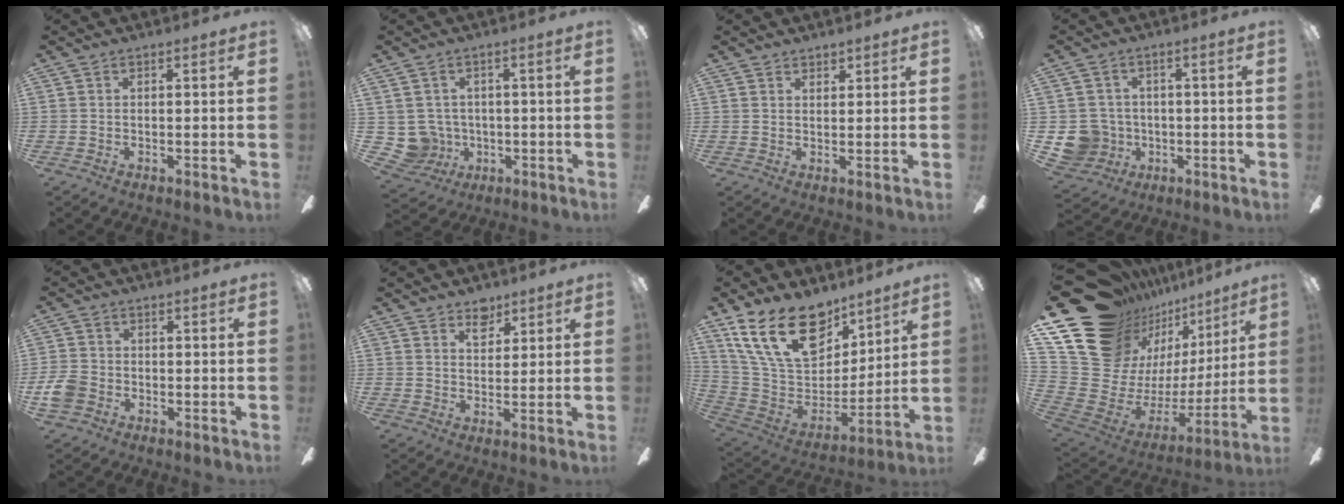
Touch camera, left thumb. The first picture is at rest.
{"total": 6.0, "force": [0.7, 5.9, 0.5], "torque": [-0.053, -0.006, 0.021]}
{"total": 2.1, "force": [1.9, 1.0, -0.1], "torque": [0.001, -0.005, 0.038]}
{"total": 7.8, "force": [-1.2, 7.6, 1.4], "torque": [-0.057, 0.008, -0.014]}
{"total": 5.4, "force": [-2.0, 4.3, 2.7], "torque": [-0.060, 0.013, -0.036]}
{"total": 5.4, "force": [4.1, 3.2, 1.4], "torque": [-0.009, -0.017, 0.071]}
{"total": 24.7, "force": [14.2, 14.3, 14.3], "torque": [-0.257, -0.078, 0.261]}
{"total": 23.5, "force": [14.6, 15.3, 10.3], "torque": [-0.181, -0.132, 0.321]}